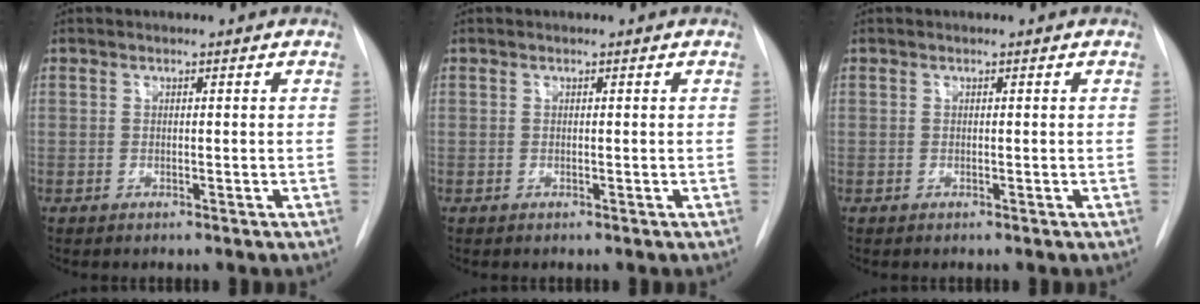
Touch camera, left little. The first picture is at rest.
{"total": 0.0}
{"total": 0.0}